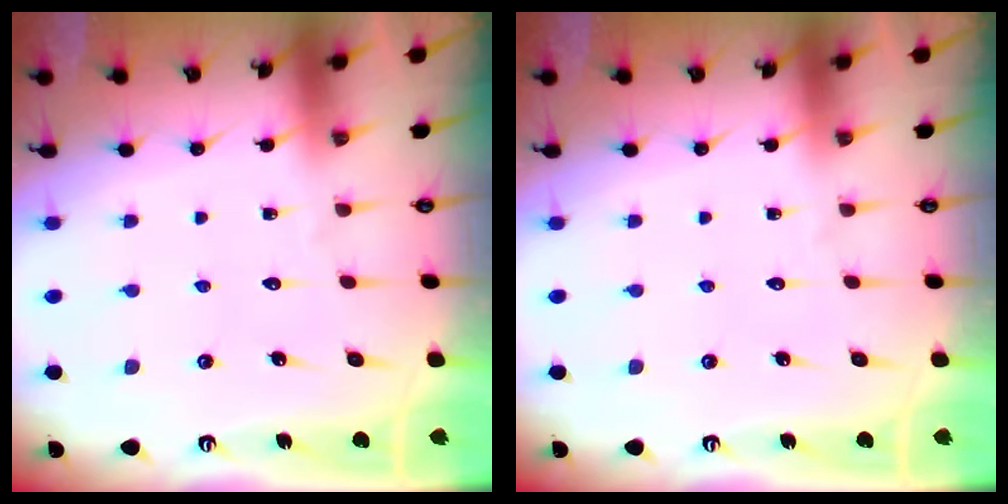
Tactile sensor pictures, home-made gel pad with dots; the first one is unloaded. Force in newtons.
{"total": 0.0}